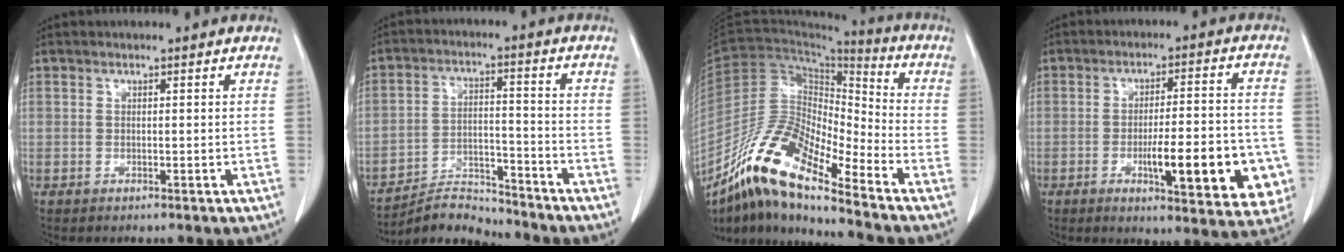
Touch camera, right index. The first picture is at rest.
{"total": 7.5, "force": [-7.4, 1.1, -0.7], "torque": [0.013, 0.018, -0.130]}
{"total": 15.5, "force": [-11.3, 3.0, 10.2], "torque": [-0.197, 0.015, -0.206]}
{"total": 14.9, "force": [-4.6, 3.5, 13.8], "torque": [-0.149, 0.006, -0.052]}